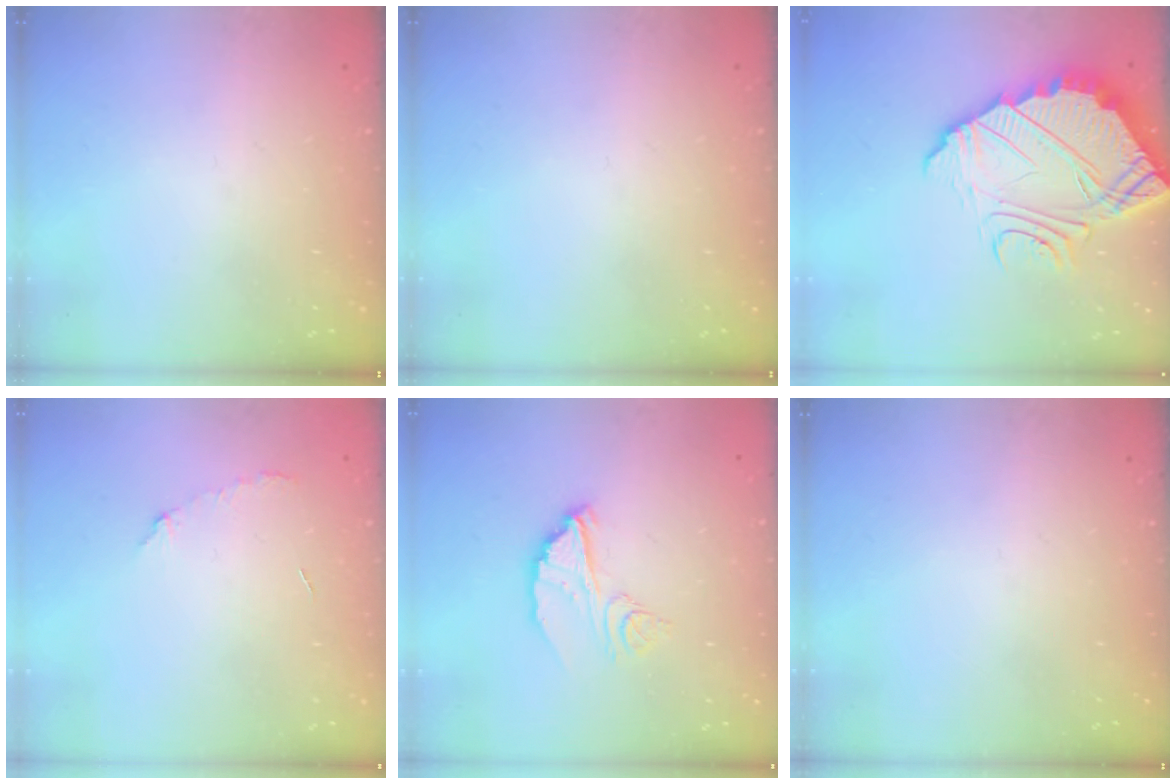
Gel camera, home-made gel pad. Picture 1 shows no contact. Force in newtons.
{"total": 0.0}
{"total": 8.6, "press": 8.5, "slide": 0.6}
{"total": 4.8, "press": 4.7, "slide": 0.4}
{"total": 9.8, "press": 9.8, "slide": 0.8}
{"total": 0.0}